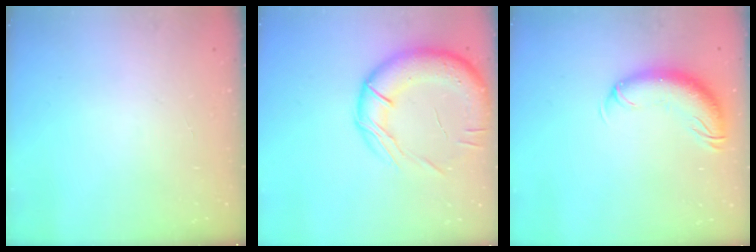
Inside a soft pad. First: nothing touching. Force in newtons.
{"total": 19.3, "press": 19.1, "slide": 2.8}
{"total": 12.1, "press": 11.8, "slide": 2.7}